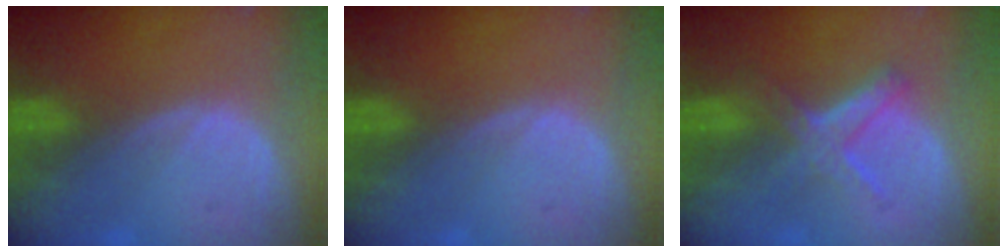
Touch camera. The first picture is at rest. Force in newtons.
{"total": 0.0}
{"total": 5.4, "press": 5.2, "slide": 1.3}